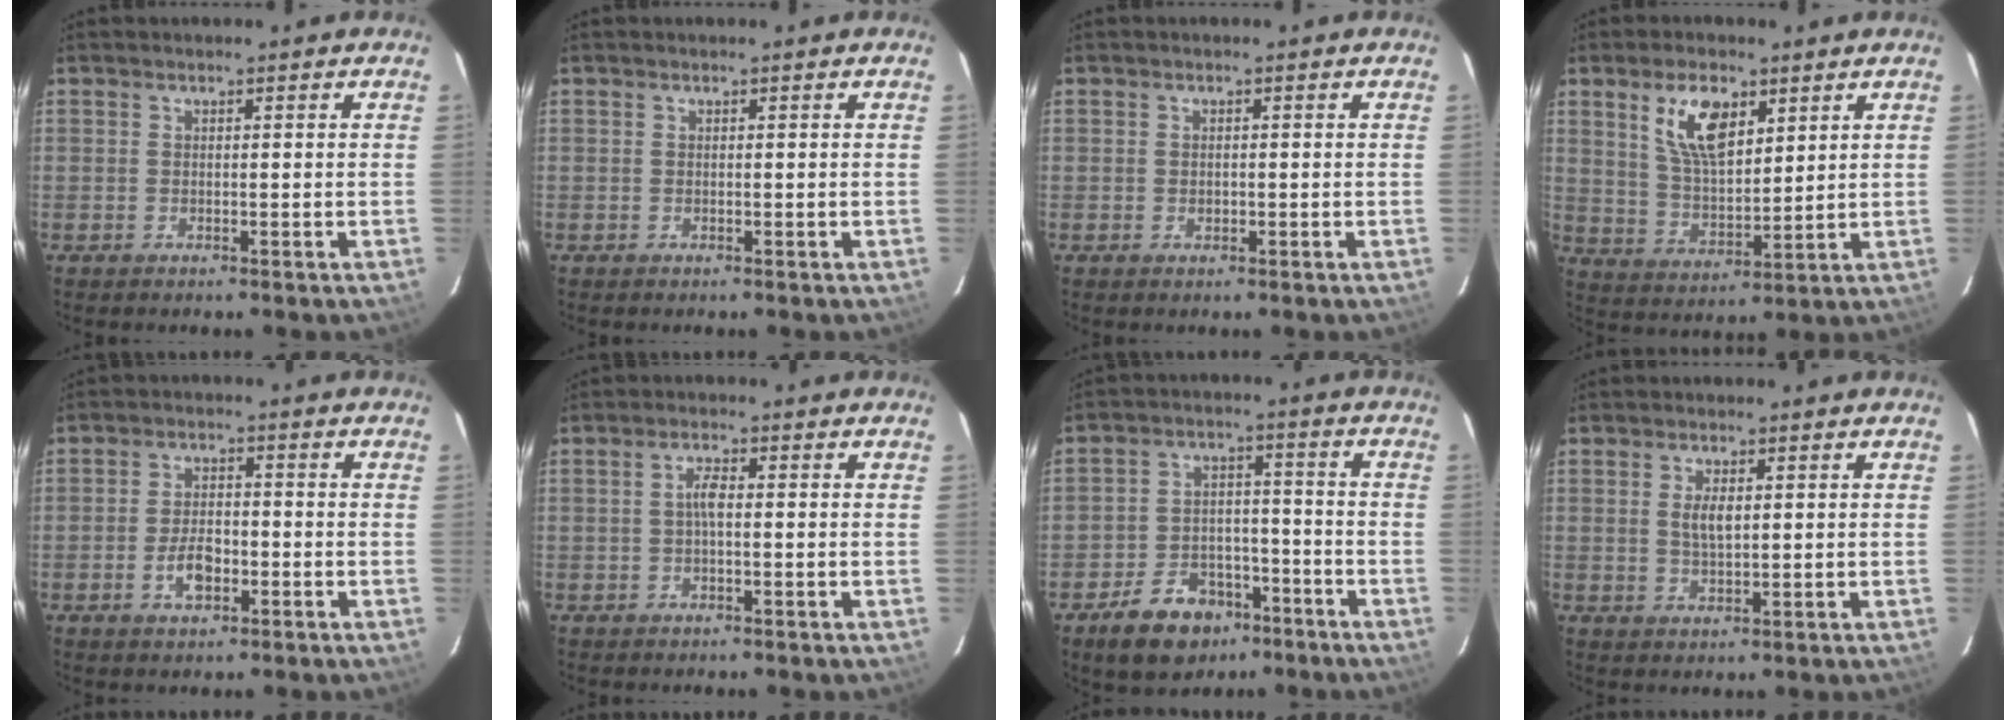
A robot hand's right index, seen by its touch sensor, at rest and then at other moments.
{"total": 0.0}
{"total": 0.8, "force": [-0.2, 0.7, 0.3], "torque": [-0.006, 0.000, -0.001]}
{"total": 10.3, "force": [5.0, 4.8, 7.6], "torque": [-0.141, 0.009, 0.104]}
{"total": 5.3, "force": [-2.2, 2.8, 3.8], "torque": [-0.078, 0.002, -0.035]}
{"total": 2.3, "force": [-0.2, 0.7, 2.2], "torque": [-0.044, 0.007, -0.004]}
{"total": 11.8, "force": [-7.6, 7.6, 5.0], "torque": [-0.112, 0.023, -0.105]}
{"total": 3.3, "force": [0.7, 1.4, 2.9], "torque": [-0.055, -0.001, 0.015]}